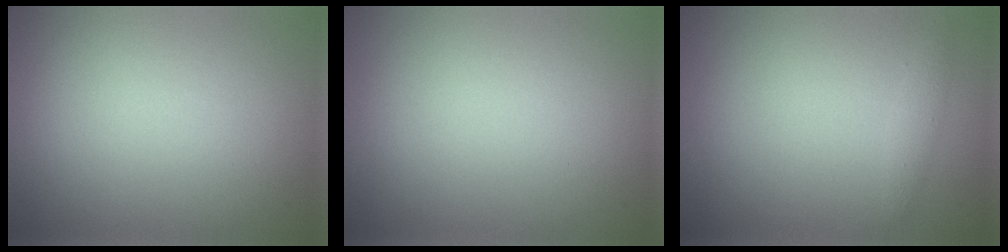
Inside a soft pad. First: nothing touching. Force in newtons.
{"total": 0.0}
{"total": 1.0, "press": 1.0, "slide": 0.0}